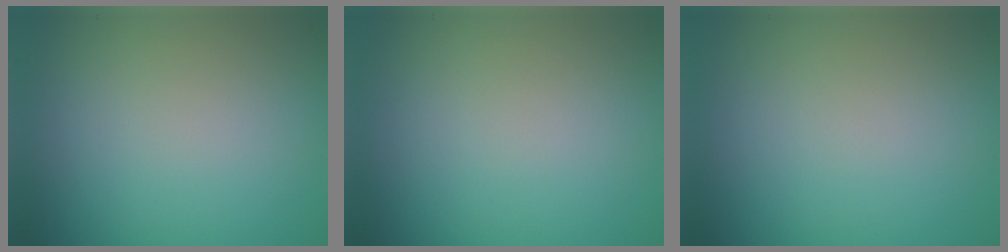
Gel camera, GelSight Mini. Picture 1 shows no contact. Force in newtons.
{"total": 0.0}
{"total": 0.0}